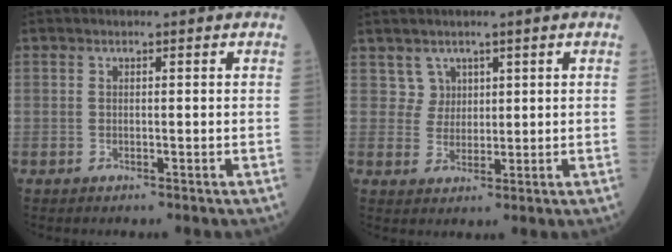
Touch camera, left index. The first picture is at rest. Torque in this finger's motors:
{"motor_torque": [-0.14, -0.05, -0.01, -0.03]}